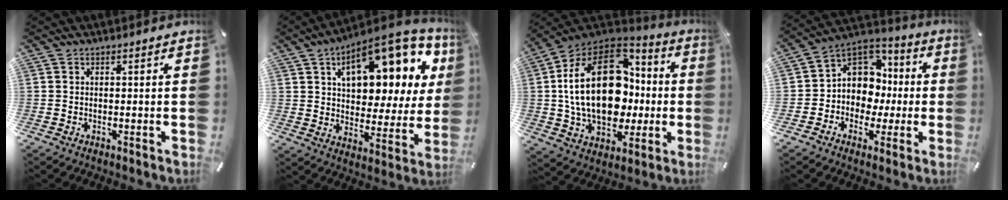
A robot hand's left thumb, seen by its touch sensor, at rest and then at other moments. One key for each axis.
{"total": 19.0, "fx": 9.8, "fy": 9.9, "fz": 13.0, "tx": -0.180, "ty": -0.058, "tz": 0.162}
{"total": 28.4, "fx": 1.2, "fy": 18.6, "fz": 21.3, "tx": -0.416, "ty": 0.013, "tz": 0.031}
{"total": 9.9, "fx": 0.0, "fy": 9.5, "fz": 2.8, "tx": -0.060, "ty": -0.008, "tz": 0.010}